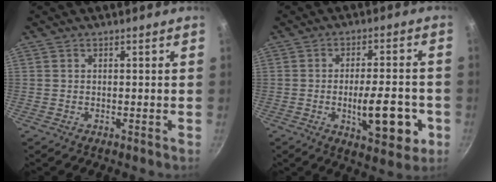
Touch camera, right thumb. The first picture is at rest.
{"total": 13.2, "force": [-3.5, 5.1, 11.6], "torque": [-0.144, 0.009, -0.044]}